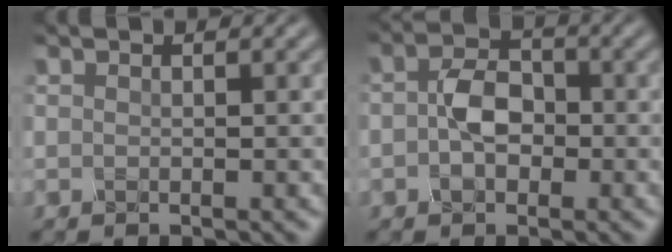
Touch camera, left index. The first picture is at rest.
{"total": 3.4, "force": [-0.5, 2.3, 2.5], "torque": [-0.050, 0.003, -0.015]}